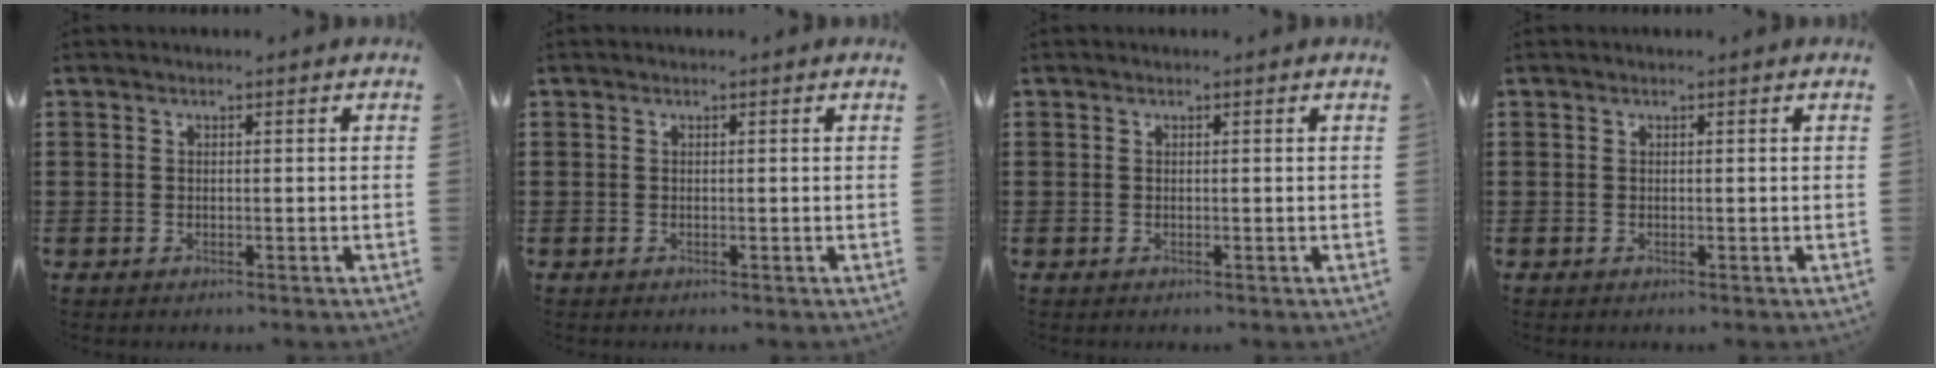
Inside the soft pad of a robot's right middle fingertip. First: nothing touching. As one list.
[{"total": 0.0}, {"total": 0.0}, {"total": 0.0}]